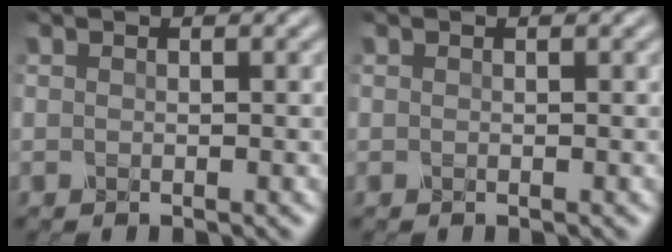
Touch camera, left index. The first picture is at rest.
{"total": 0.0}